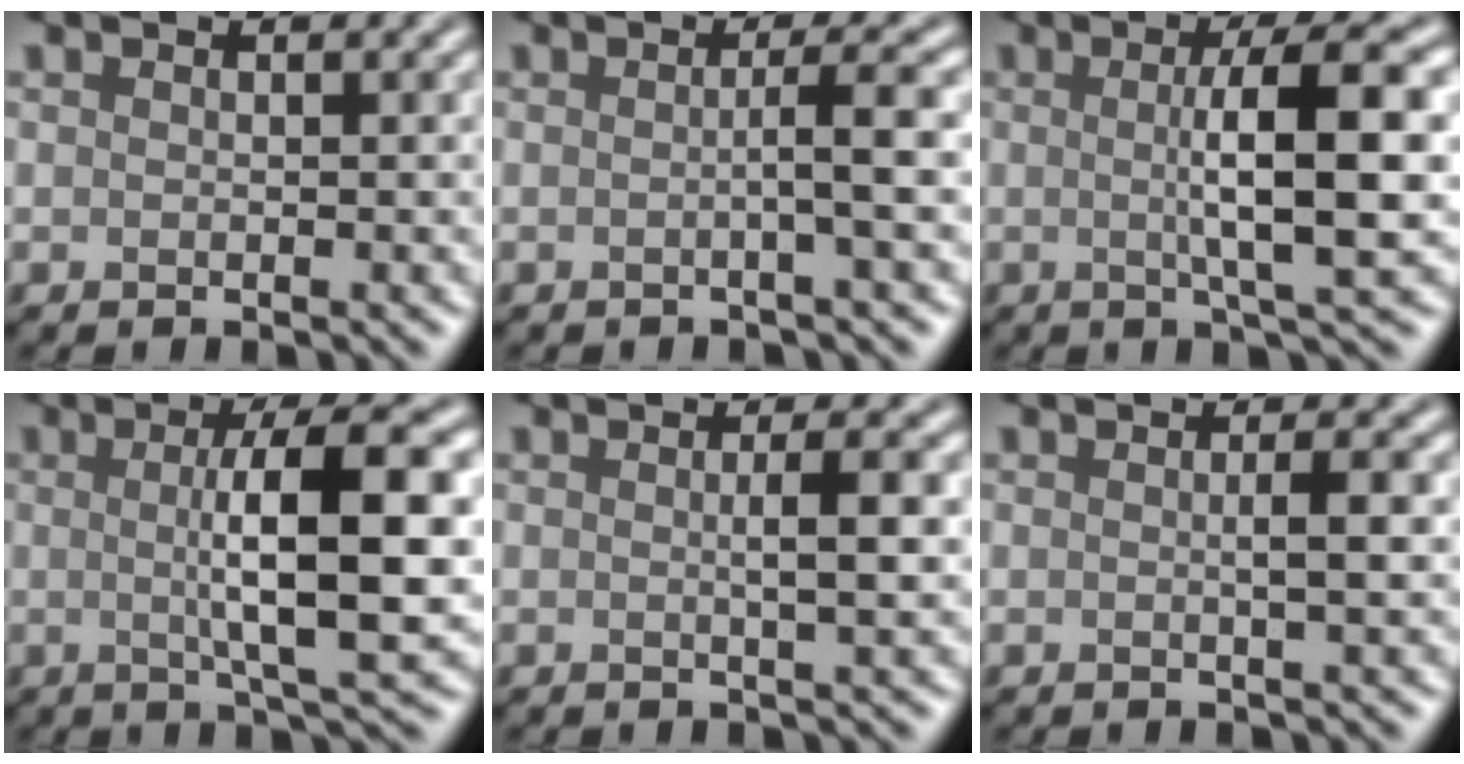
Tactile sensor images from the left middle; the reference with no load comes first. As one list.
[{"total": 2.8, "force": [-0.2, 0.5, 2.8], "torque": [-0.040, -0.001, -0.014]}, {"total": 7.8, "force": [0.4, 1.5, 7.6], "torque": [-0.111, 0.008, 0.004]}, {"total": 9.0, "force": [0.5, 2.0, 8.7], "torque": [-0.120, 0.003, 0.006]}, {"total": 2.7, "force": [0.1, 0.6, 2.6], "torque": [-0.036, 0.003, -0.003]}, {"total": 2.0, "force": [0.0, 0.4, 2.0], "torque": [-0.028, 0.004, -0.004]}]